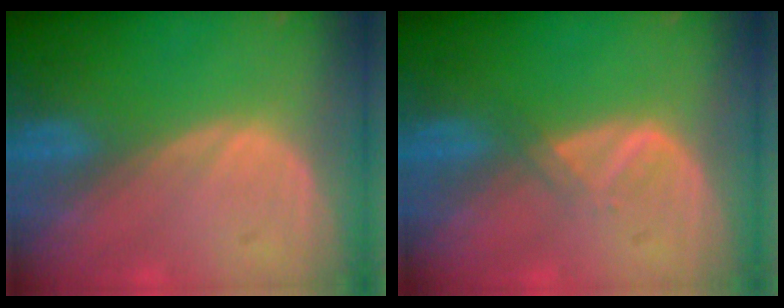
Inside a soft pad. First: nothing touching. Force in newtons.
{"total": 1.8, "press": 1.7, "slide": 0.3}